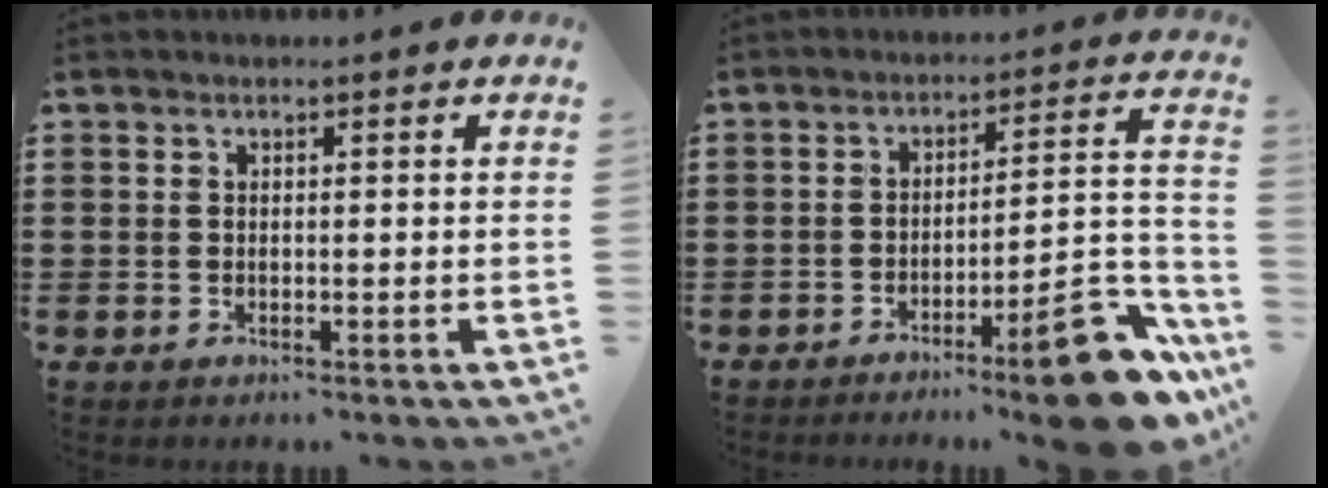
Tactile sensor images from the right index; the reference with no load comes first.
{"total": 13.4, "force": [-9.2, 2.3, 9.5], "torque": [-0.112, 0.033, -0.156]}